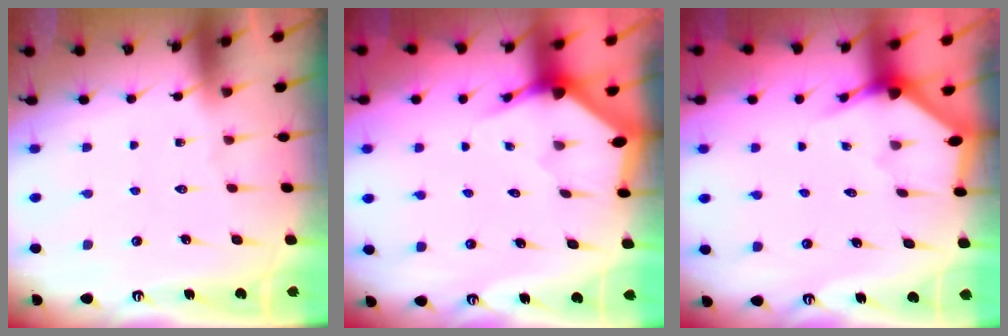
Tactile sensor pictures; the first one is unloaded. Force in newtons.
{"total": 3.0, "press": 3.0, "slide": 0.1}
{"total": 2.9, "press": 2.9, "slide": 0.2}